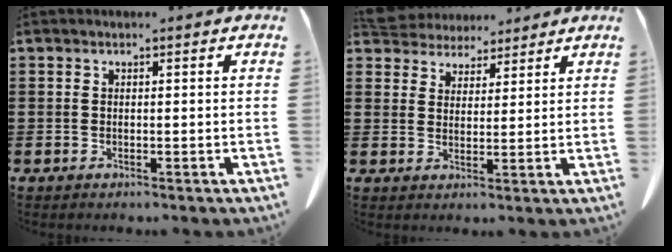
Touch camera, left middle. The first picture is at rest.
{"total": 4.7, "force": [4.4, 1.6, 0.0], "torque": [-0.020, -0.014, 0.082]}